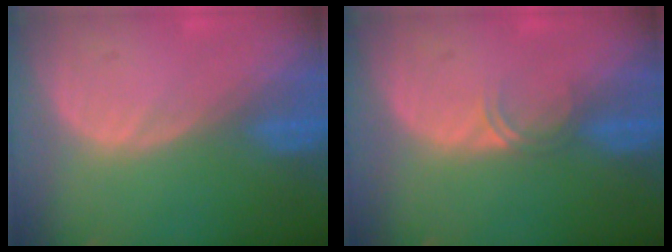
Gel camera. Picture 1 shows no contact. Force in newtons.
{"total": 1.7, "press": 1.4, "slide": 1.0}